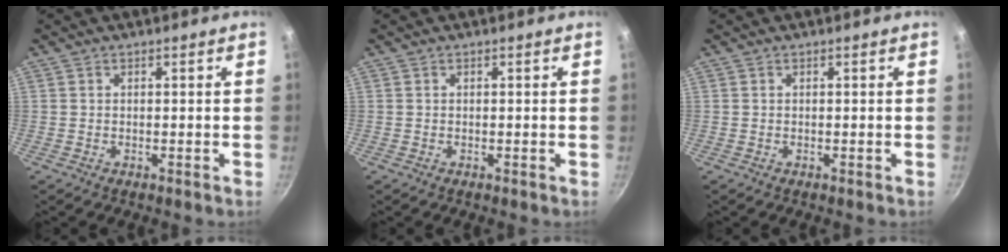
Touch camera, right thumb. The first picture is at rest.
{"total": 0.0}
{"total": 0.0}